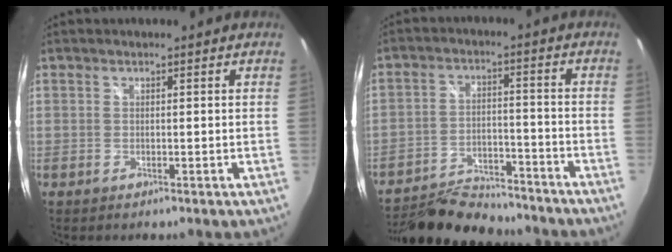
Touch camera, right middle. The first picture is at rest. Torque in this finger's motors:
{"motor_torque": [0.52, -0.75, 0.01, -0.01]}